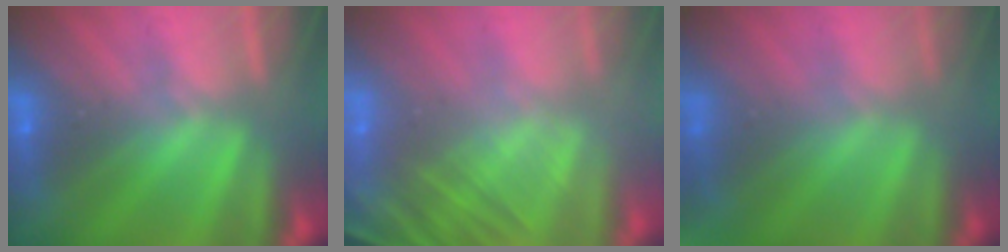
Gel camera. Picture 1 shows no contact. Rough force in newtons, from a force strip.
{"total": 6.9}
{"total": 10.1}